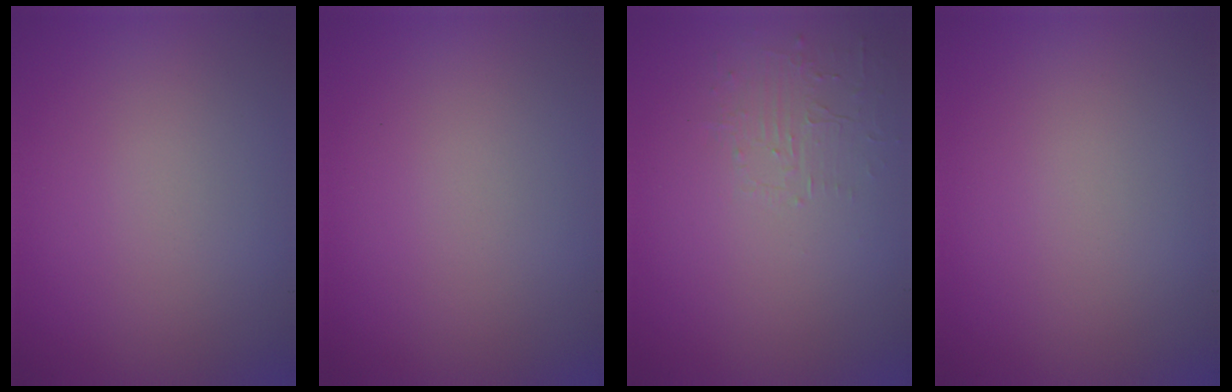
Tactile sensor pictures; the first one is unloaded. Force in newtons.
{"total": 0.0}
{"total": 1.5, "press": 0.1, "slide": 1.5}
{"total": 0.0}